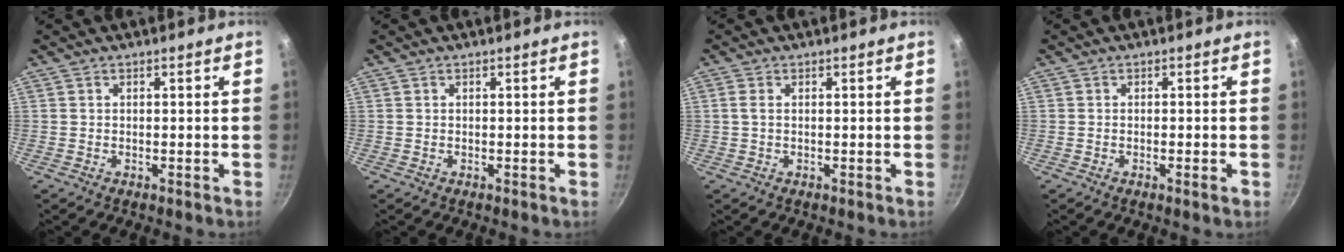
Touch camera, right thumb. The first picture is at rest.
{"total": 0.0}
{"total": 1.4, "force": [0.1, 0.8, 1.2], "torque": [-0.028, 0.003, -0.001]}
{"total": 1.5, "force": [-0.6, 0.2, 1.3], "torque": [-0.026, 0.002, -0.011]}